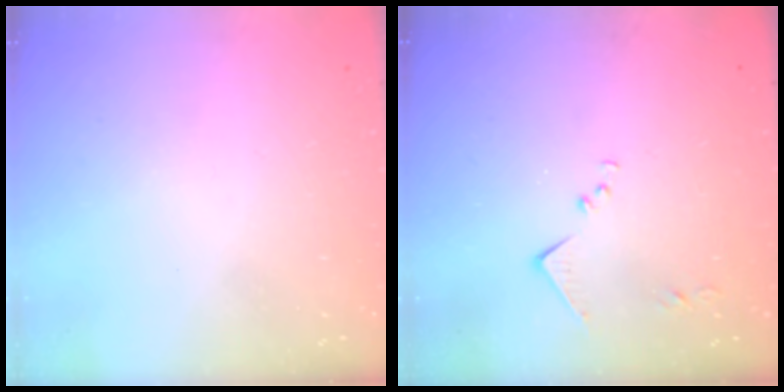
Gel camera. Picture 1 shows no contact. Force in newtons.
{"total": 8.2, "press": 8.2, "slide": 0.4}